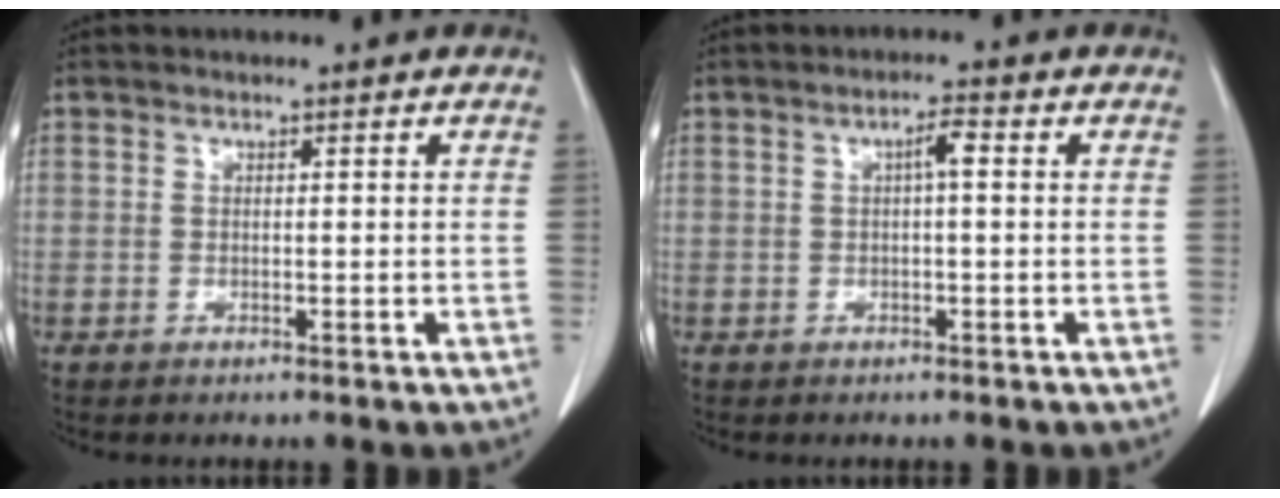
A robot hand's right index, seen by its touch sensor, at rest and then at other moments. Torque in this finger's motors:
{"motor_torque": [0.26, 0.15, 0.11, 0.05]}